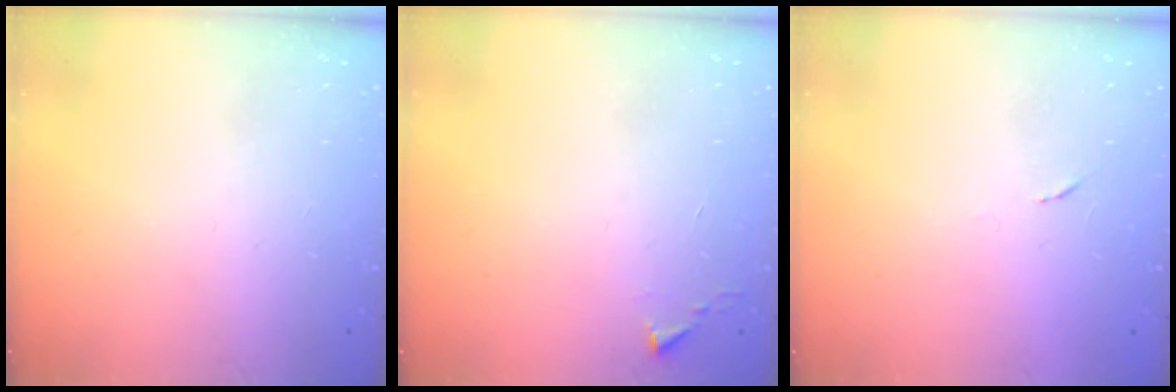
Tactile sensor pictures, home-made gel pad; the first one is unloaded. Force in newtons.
{"total": 1.1, "press": 1.1, "slide": 0.1}
{"total": 3.5, "press": 3.3, "slide": 1.2}